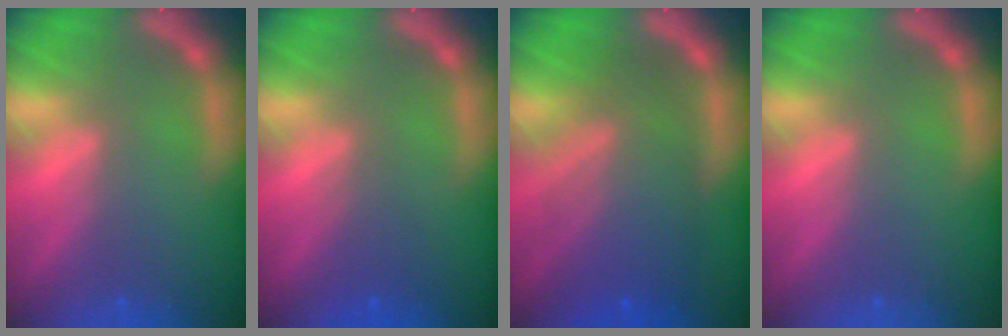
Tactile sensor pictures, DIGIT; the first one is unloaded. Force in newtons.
{"total": 2.0}
{"total": 9.0}
{"total": 0.0}